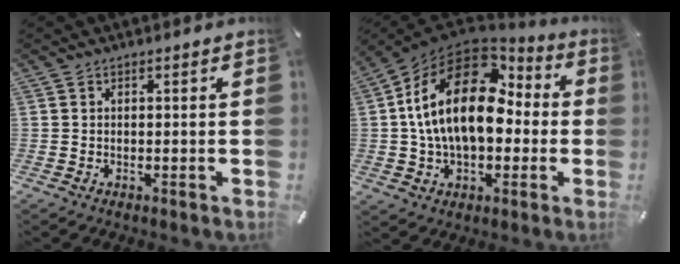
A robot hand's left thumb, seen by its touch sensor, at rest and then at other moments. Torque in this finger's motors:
{"motor_torque": [2.37, 2.64, 2.77, 0.00, 0.78]}